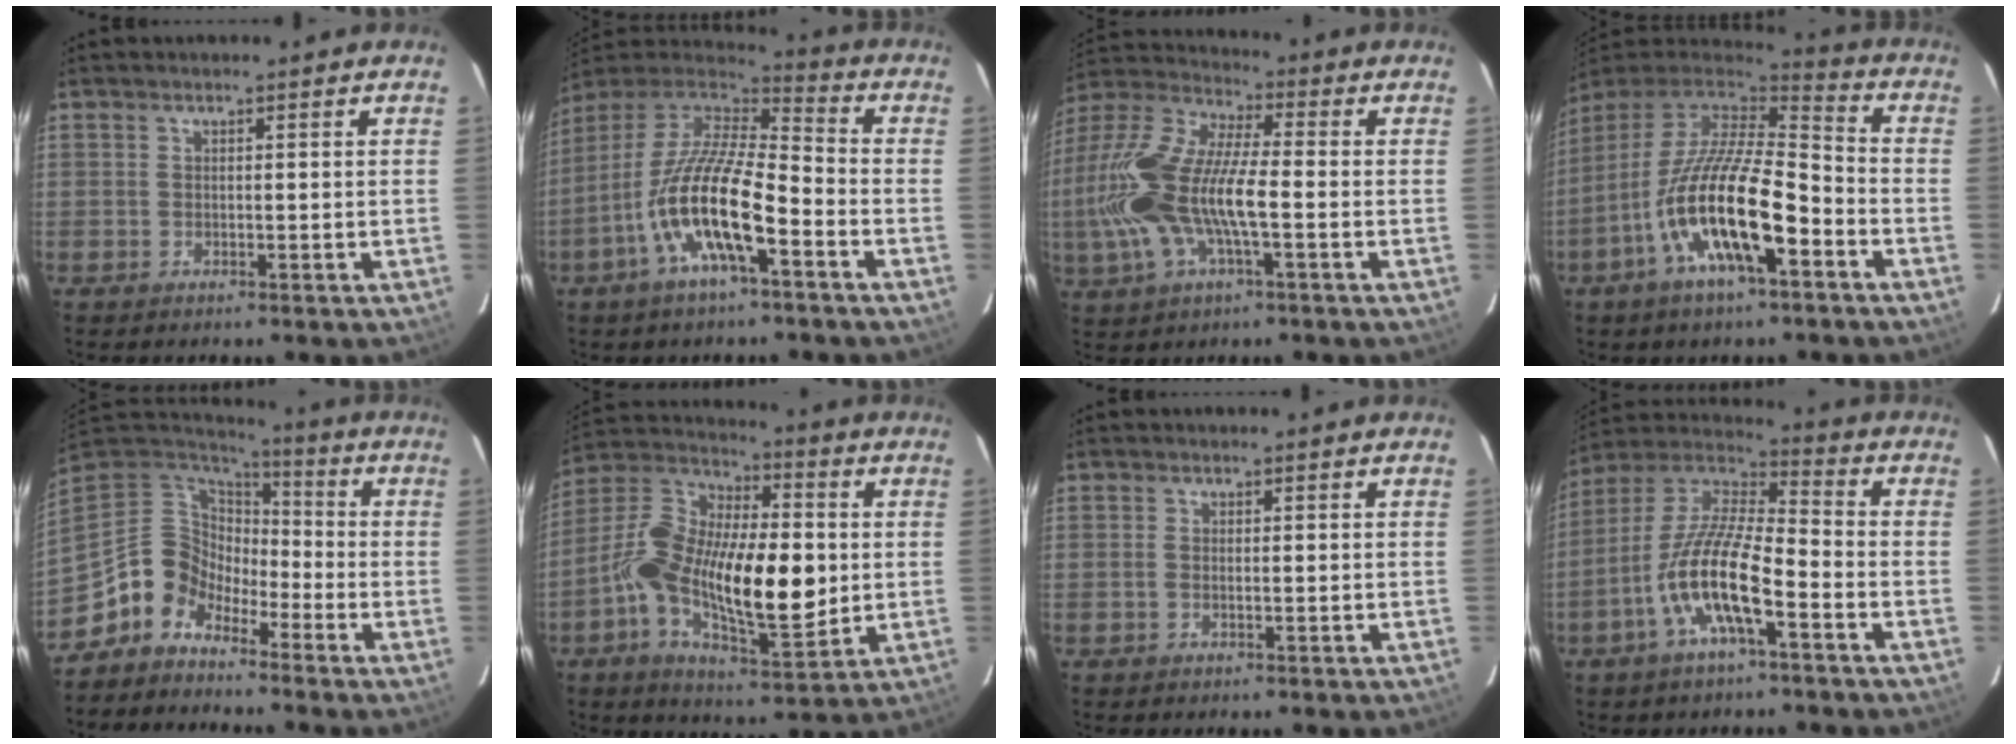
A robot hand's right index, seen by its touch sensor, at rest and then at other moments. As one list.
[{"total": 17.5, "force": [-7.2, 4.7, 15.2], "torque": [-0.292, -0.017, -0.145]}, {"total": 20.5, "force": [-3.2, 7.4, 18.8], "torque": [-0.389, -0.003, -0.070]}, {"total": 19.7, "force": [-8.2, 5.8, 17.0], "torque": [-0.318, -0.024, -0.158]}, {"total": 10.0, "force": [-6.4, 7.3, 2.6], "torque": [-0.059, 0.036, -0.134]}, {"total": 21.8, "force": [-2.3, 8.9, 19.8], "torque": [-0.366, -0.002, -0.046]}, {"total": 0.9, "force": [-0.1, 0.4, 0.8], "torque": [-0.018, 0.000, -0.004]}, {"total": 14.8, "force": [-6.3, 3.6, 12.9], "torque": [-0.257, -0.005, -0.128]}]